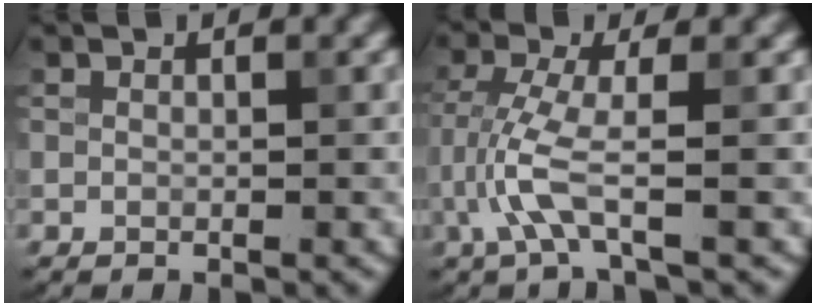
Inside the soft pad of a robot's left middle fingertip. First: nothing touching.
{"total": 3.8, "force": [-1.5, 0.5, 3.5], "torque": [-0.088, 0.000, -0.035]}